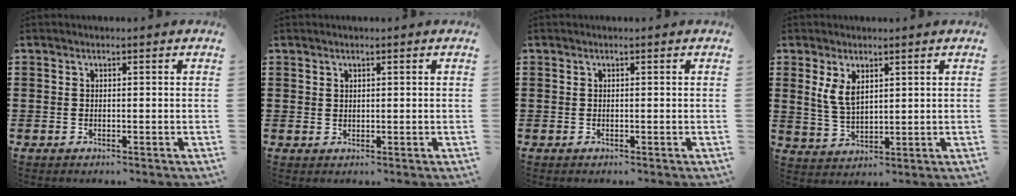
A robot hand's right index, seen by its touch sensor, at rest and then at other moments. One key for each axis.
{"total": 1.0, "fx": 0.8, "fy": 0.6, "fz": 0.2, "tx": -0.005, "ty": 0.001, "tz": 0.016}
{"total": 0.0}
{"total": 4.4, "fx": 1.9, "fy": 2.5, "fz": 3.1, "tx": -0.076, "ty": 0.004, "tz": 0.031}